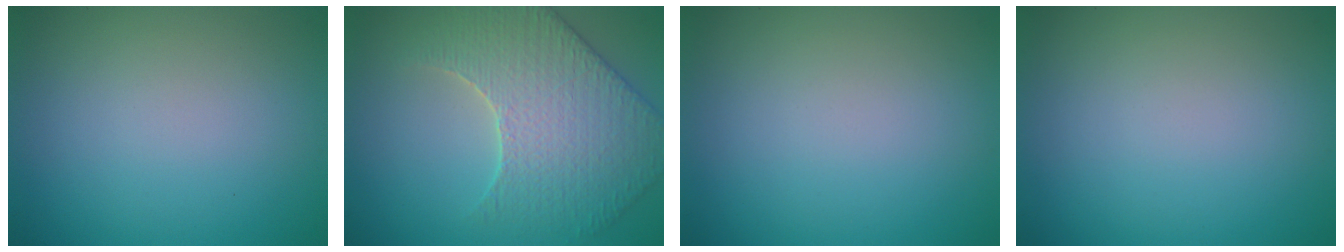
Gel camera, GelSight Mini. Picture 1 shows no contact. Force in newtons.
{"total": 5.5, "press": 5.2, "slide": 1.8}
{"total": 0.0}
{"total": 0.0}